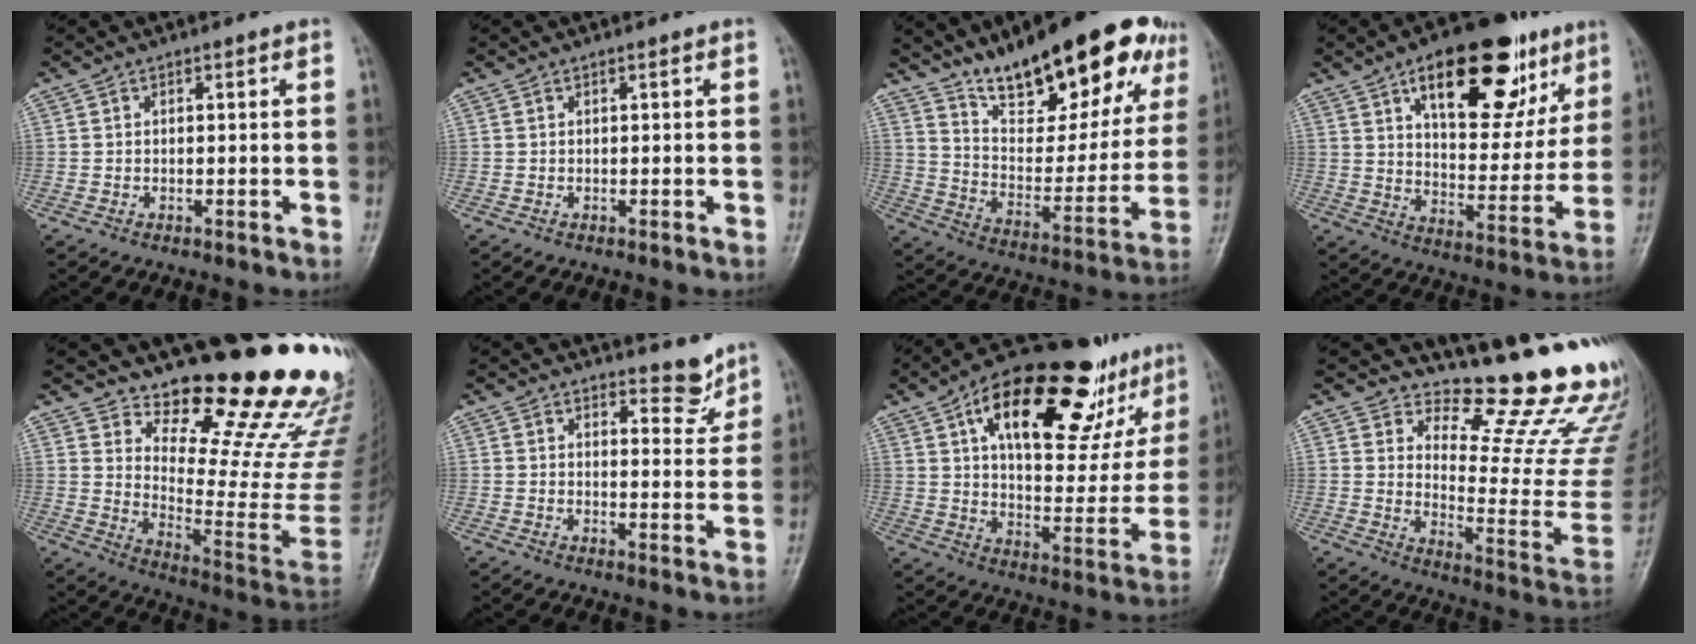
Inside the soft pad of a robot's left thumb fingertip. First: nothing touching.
{"total": 0.0}
{"total": 25.4, "force": [17.1, 9.0, 16.6], "torque": [-0.201, -0.065, 0.270]}
{"total": 24.2, "force": [12.6, 11.5, 17.2], "torque": [-0.203, -0.026, 0.192]}
{"total": 23.5, "force": [19.4, 5.6, 12.1], "torque": [-0.126, -0.187, 0.269]}
{"total": 4.7, "force": [4.2, 1.8, 1.3], "torque": [0.004, -0.039, 0.058]}
{"total": 28.6, "force": [16.0, 12.5, 20.1], "torque": [-0.253, -0.015, 0.243]}
{"total": 19.1, "force": [16.2, 5.0, 8.8], "torque": [-0.065, -0.169, 0.209]}